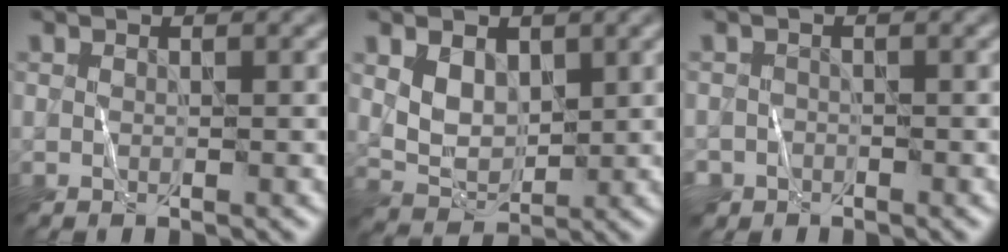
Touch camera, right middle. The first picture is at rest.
{"total": 3.2, "force": [1.2, 2.2, 1.9], "torque": [-0.040, -0.006, 0.026]}
{"total": 2.0, "force": [-1.4, 1.4, -0.1], "torque": [0.014, 0.005, -0.026]}